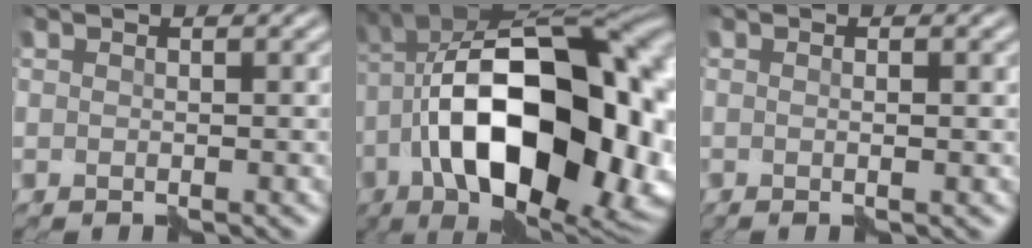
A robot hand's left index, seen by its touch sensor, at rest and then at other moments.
{"total": 19.9, "force": [-3.3, 10.4, 16.6], "torque": [-0.275, 0.003, -0.048]}
{"total": 0.7, "force": [-0.1, -0.3, 0.6], "torque": [-0.010, 0.000, -0.005]}